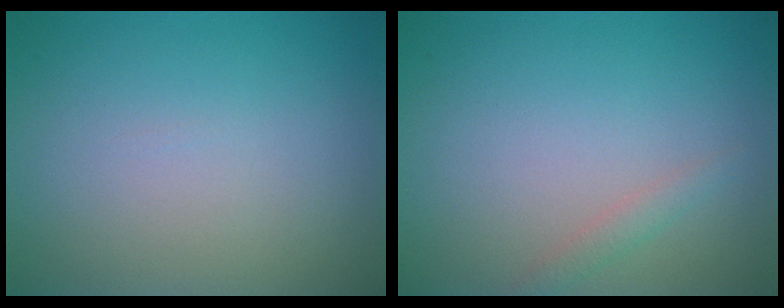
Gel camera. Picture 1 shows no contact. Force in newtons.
{"total": 1.0, "press": 1.0, "slide": 0.1}